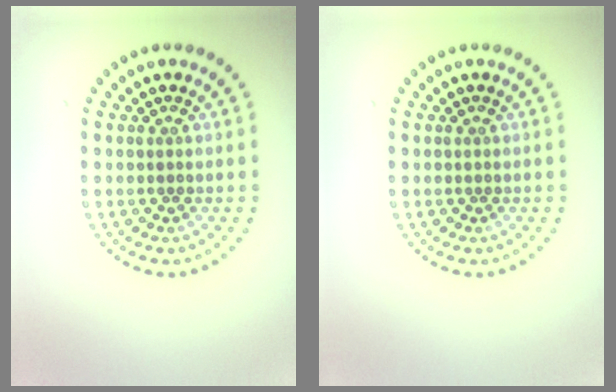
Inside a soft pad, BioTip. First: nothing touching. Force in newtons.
{"total": 0.0}